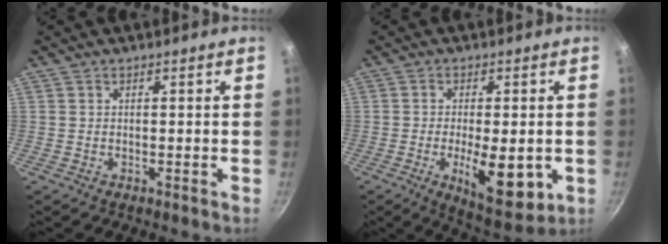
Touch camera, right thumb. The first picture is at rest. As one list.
[{"total": 11.9, "force": [-2.6, 4.7, 10.6], "torque": [-0.149, -0.008, -0.028]}]